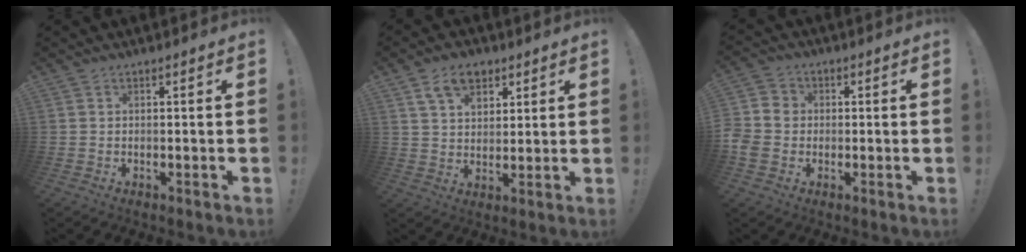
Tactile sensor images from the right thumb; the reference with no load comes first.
{"total": 9.2, "force": [5.1, 6.0, 4.6], "torque": [-0.081, -0.009, 0.099]}
{"total": 6.9, "force": [-1.9, 6.0, 2.8], "torque": [-0.067, 0.022, -0.034]}